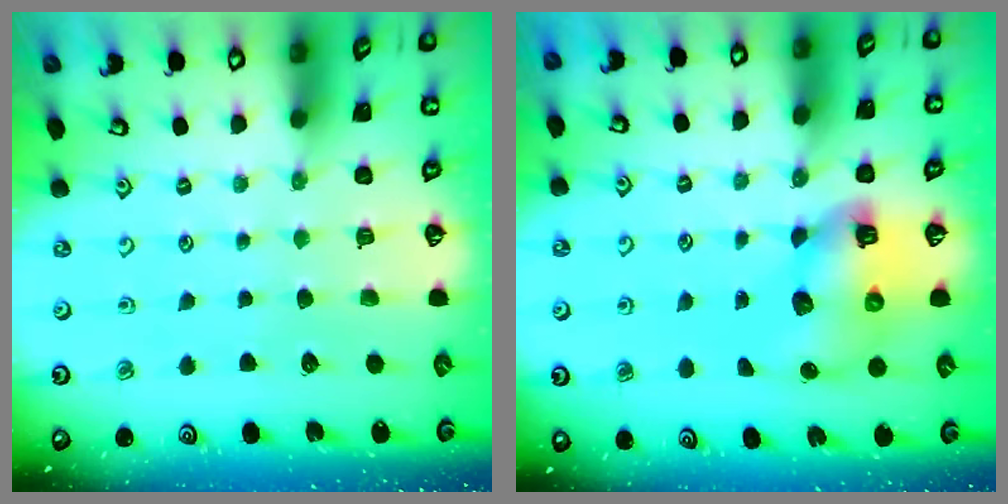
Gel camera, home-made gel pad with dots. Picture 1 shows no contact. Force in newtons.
{"total": 10.0, "press": 9.9, "slide": 1.3}